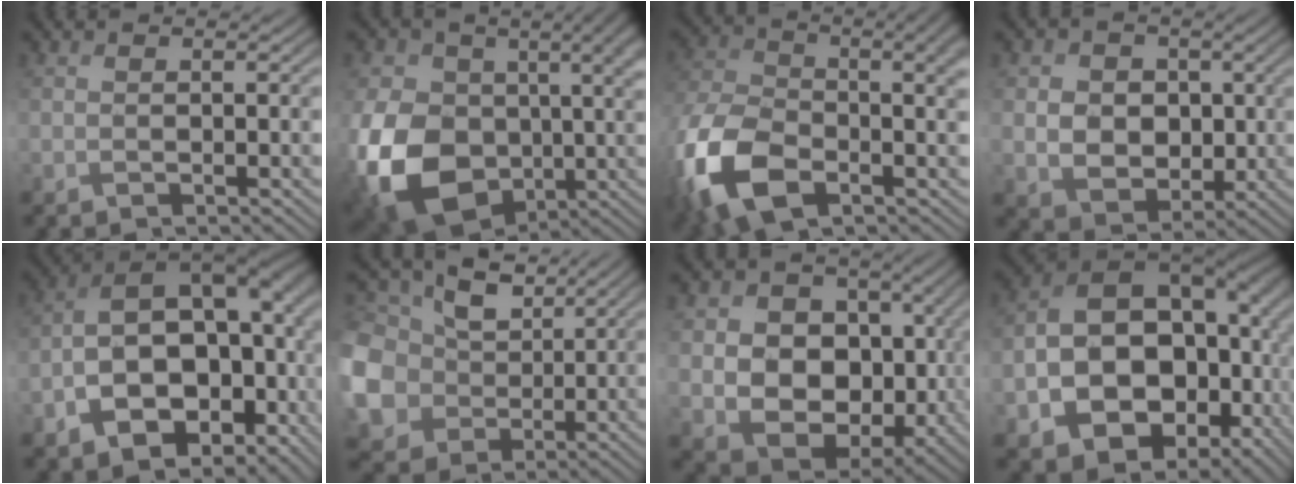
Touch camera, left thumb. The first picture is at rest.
{"total": 17.7, "force": [-0.8, 12.8, 12.1], "torque": [-0.284, -0.036, -0.003]}
{"total": 16.7, "force": [-4.8, 10.0, 12.5], "torque": [-0.314, -0.055, -0.065]}
{"total": 6.8, "force": [0.6, 5.8, 3.5], "torque": [-0.091, -0.003, 0.005]}
{"total": 18.9, "force": [-3.3, 11.3, 14.8], "torque": [-0.252, -0.033, -0.020]}
{"total": 14.5, "force": [2.5, 12.2, 7.6], "torque": [-0.250, -0.008, 0.050]}
{"total": 13.7, "force": [-0.2, 11.1, 8.1], "torque": [-0.169, -0.037, 0.012]}
{"total": 19.4, "force": [-2.2, 14.1, 13.1], "torque": [-0.246, -0.057, 0.009]}